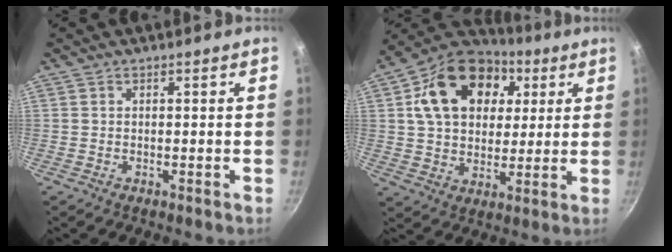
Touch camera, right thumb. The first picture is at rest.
{"total": 20.8, "force": [6.3, 15.0, 12.9], "torque": [-0.199, 0.012, 0.097]}